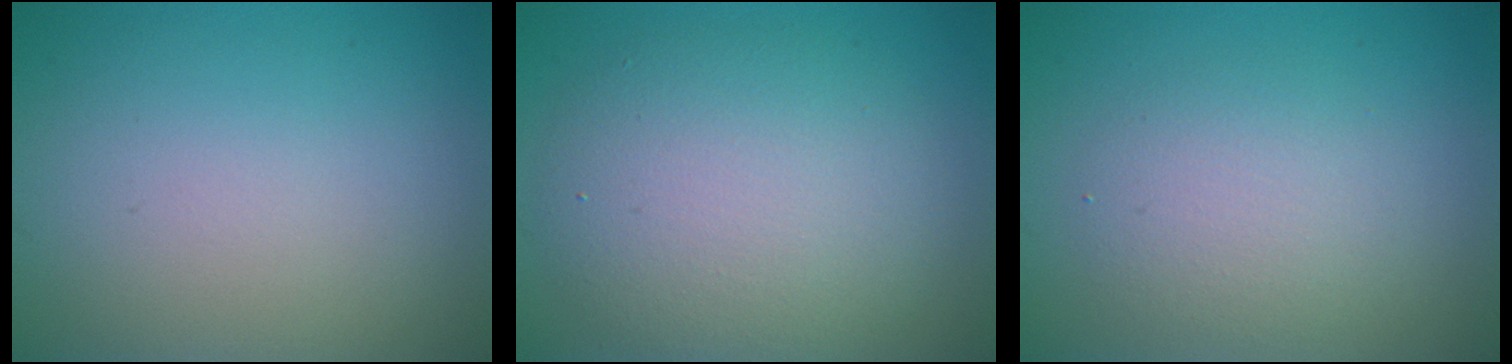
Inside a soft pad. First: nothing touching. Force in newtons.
{"total": 6.8, "press": 6.8, "slide": 0.7}
{"total": 2.9, "press": 2.9, "slide": 0.2}